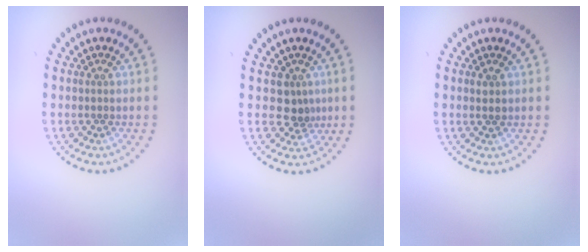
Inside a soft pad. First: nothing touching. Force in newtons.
{"total": 2.2, "press": 1.7, "slide": 1.4}
{"total": 0.9, "press": 0.9, "slide": 0.0}